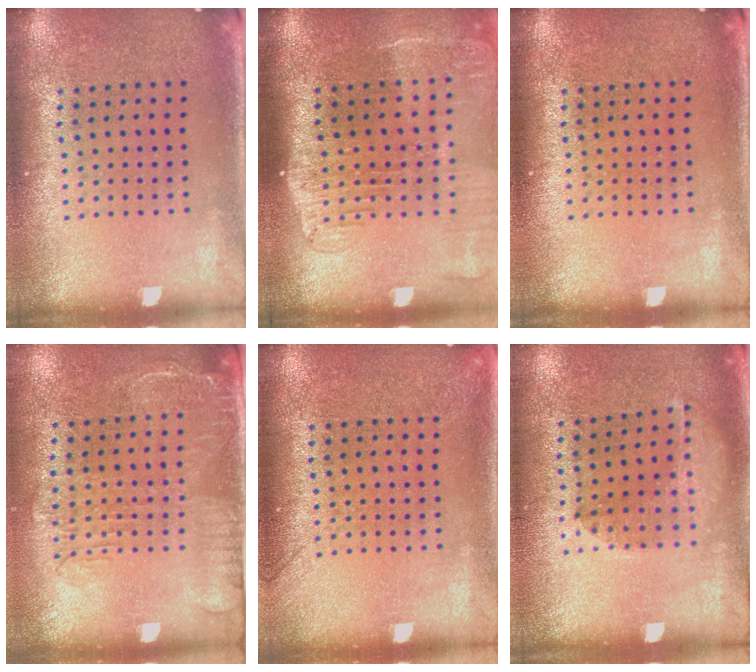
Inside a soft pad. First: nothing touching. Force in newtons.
{"total": 2.2, "press": 1.8, "slide": 1.2}
{"total": 0.0}
{"total": 1.7, "press": 1.3, "slide": 1.0}
{"total": 1.1, "press": 1.1, "slide": 0.3}
{"total": 1.0, "press": 1.0, "slide": 0.3}